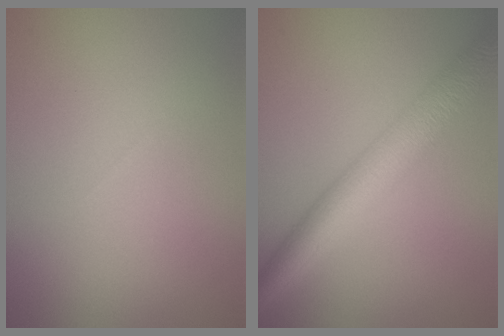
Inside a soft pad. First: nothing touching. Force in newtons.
{"total": 6.4, "press": 6.4, "slide": 0.2}